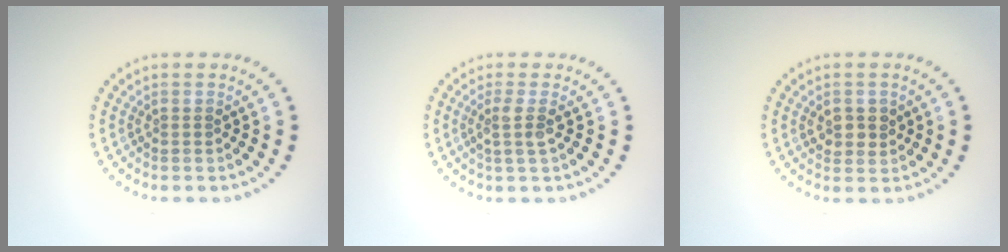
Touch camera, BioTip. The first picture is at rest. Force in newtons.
{"total": 1.8, "press": 1.4, "slide": 1.2}
{"total": 2.0, "press": 1.9, "slide": 0.6}